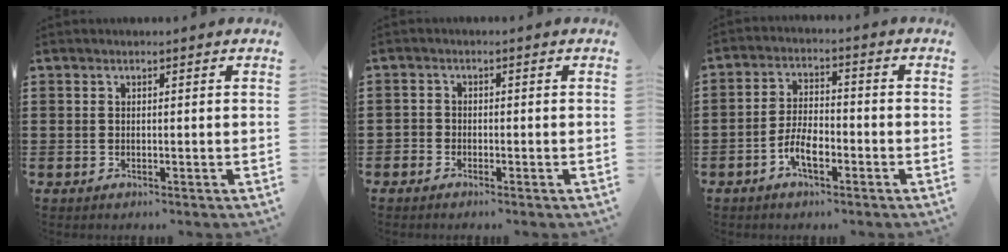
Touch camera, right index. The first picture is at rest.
{"total": 1.2, "force": [-1.0, 0.6, 0.0], "torque": [-0.003, 0.003, -0.023]}
{"total": 5.3, "force": [-2.6, 2.2, 4.0], "torque": [-0.093, 0.001, -0.056]}